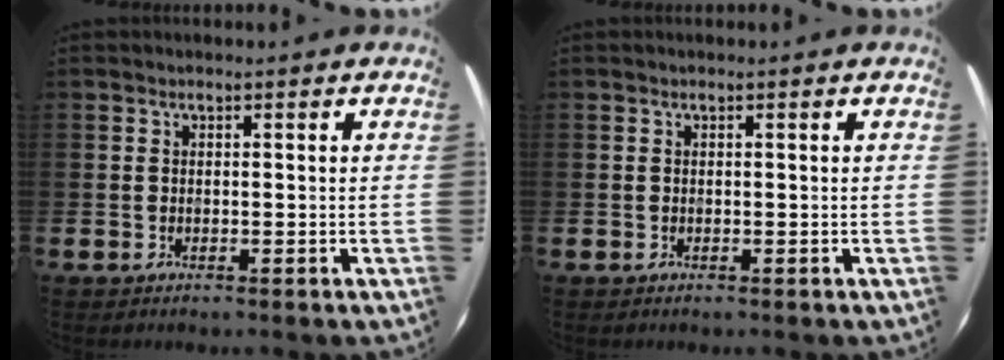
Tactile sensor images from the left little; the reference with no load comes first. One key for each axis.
{"total": 0.0}